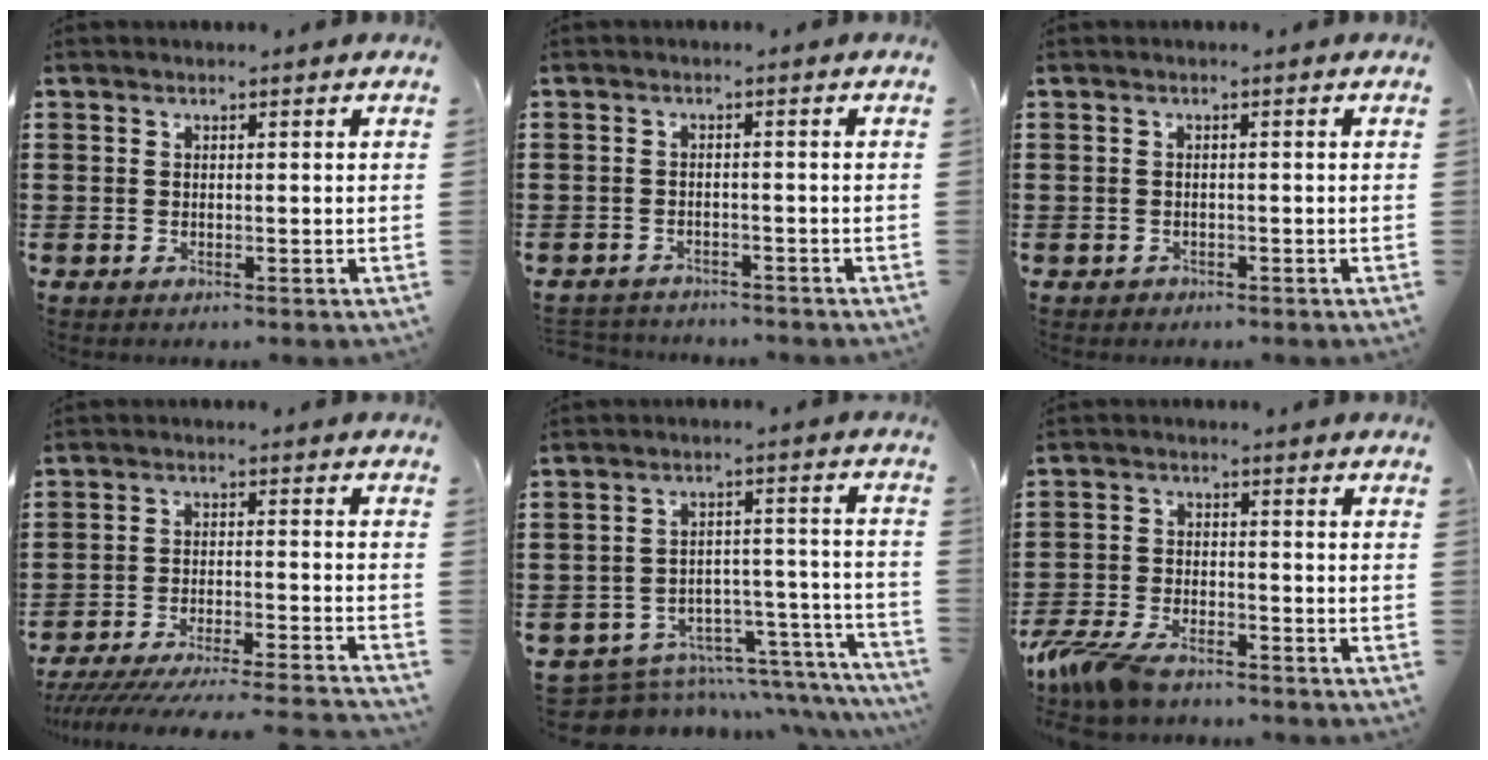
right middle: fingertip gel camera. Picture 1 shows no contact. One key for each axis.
{"total": 2.0, "fx": -2.0, "fy": 0.3, "fz": -0.1, "tx": -0.005, "ty": -0.002, "tz": -0.044}
{"total": 0.5, "fx": -0.4, "fy": 0.3, "fz": 0.0, "tx": -0.002, "ty": 0.003, "tz": -0.010}
{"total": 5.9, "fx": -5.5, "fy": -0.2, "fz": 2.0, "tx": -0.041, "ty": -0.013, "tz": -0.110}
{"total": 5.7, "fx": -4.9, "fy": 2.7, "fz": 1.2, "tx": -0.031, "ty": 0.004, "tz": -0.091}
{"total": 6.5, "fx": -5.3, "fy": 1.9, "fz": 3.3, "tx": -0.091, "ty": -0.004, "tz": -0.107}